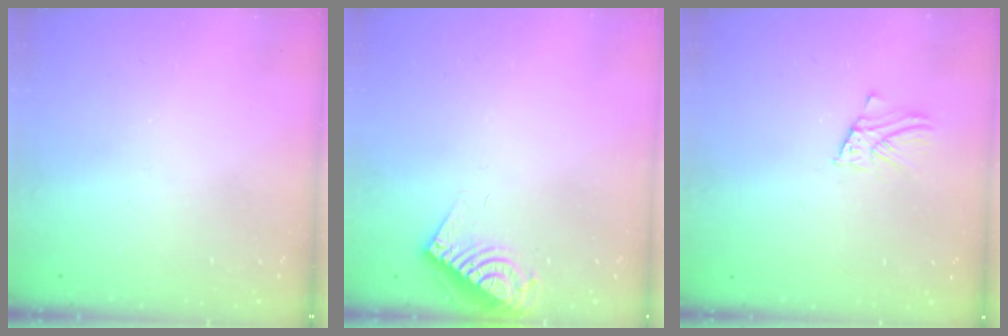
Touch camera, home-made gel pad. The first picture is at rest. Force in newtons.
{"total": 8.7, "press": 8.7, "slide": 0.8}
{"total": 4.3, "press": 4.3, "slide": 0.2}